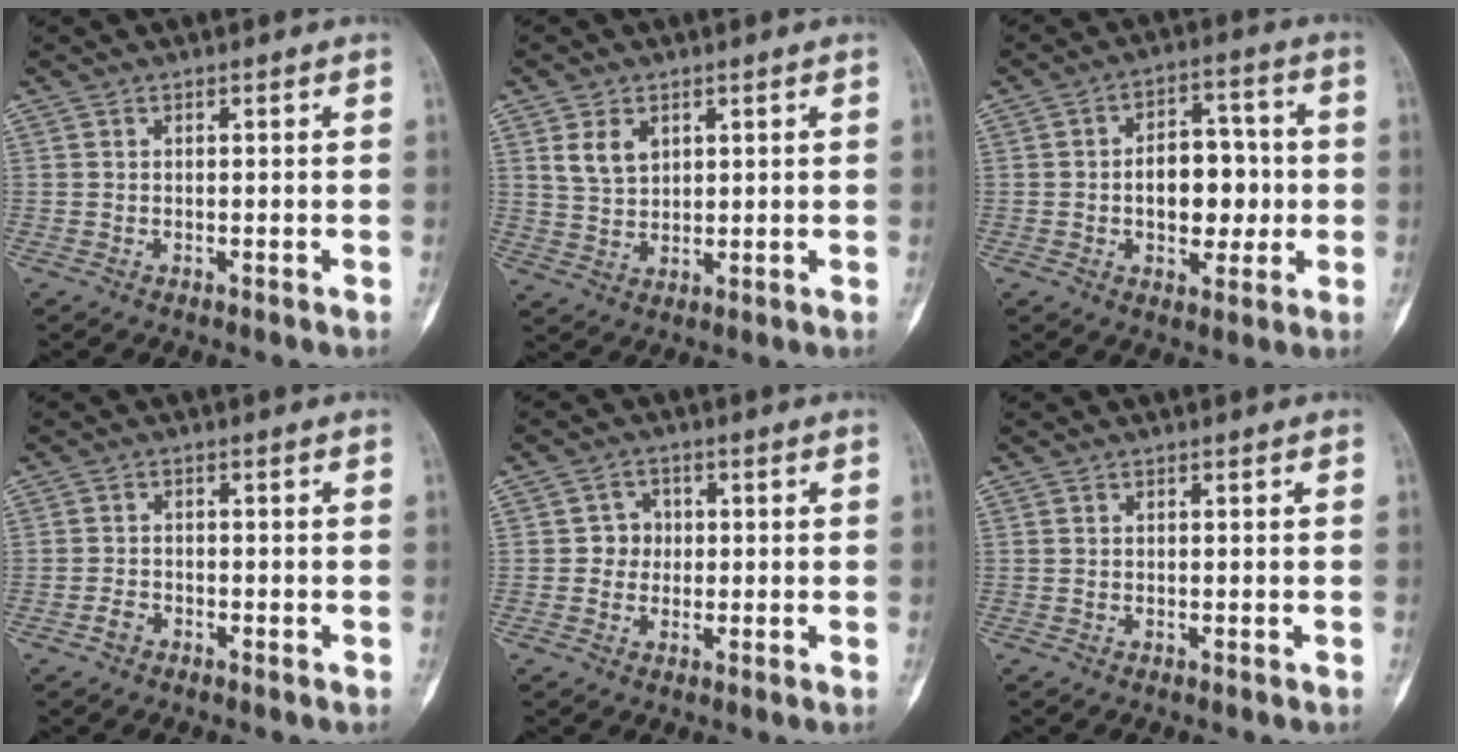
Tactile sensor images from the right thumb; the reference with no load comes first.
{"total": 5.1, "force": [2.3, 3.4, 3.0], "torque": [-0.043, -0.011, 0.049]}
{"total": 11.7, "force": [-0.7, 7.4, 9.1], "torque": [-0.095, 0.023, -0.010]}
{"total": 1.7, "force": [-1.1, 1.1, 0.6], "torque": [-0.011, 0.007, -0.023]}
{"total": 3.5, "force": [0.1, 3.4, 1.1], "torque": [0.011, 0.010, -0.006]}
{"total": 0.0}